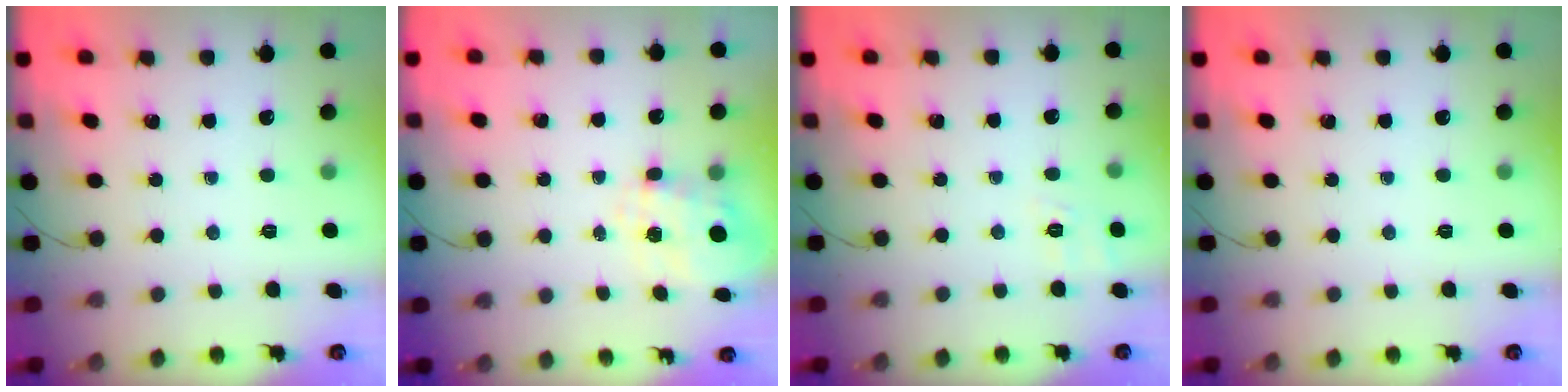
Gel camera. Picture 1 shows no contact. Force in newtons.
{"total": 7.9, "press": 7.8, "slide": 0.9}
{"total": 2.3, "press": 1.3, "slide": 1.9}
{"total": 0.0}